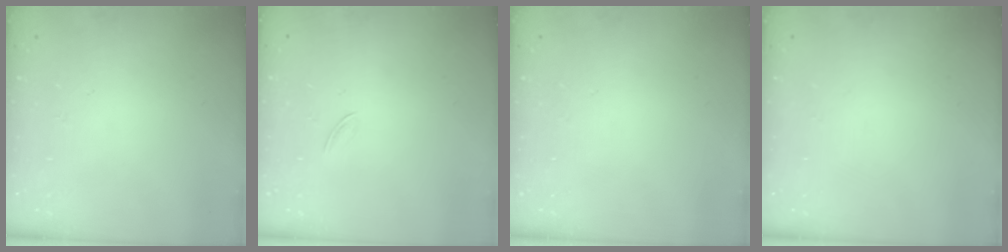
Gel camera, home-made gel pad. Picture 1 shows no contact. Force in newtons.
{"total": 1.6, "press": 1.5, "slide": 0.5}
{"total": 0.0}
{"total": 0.0}